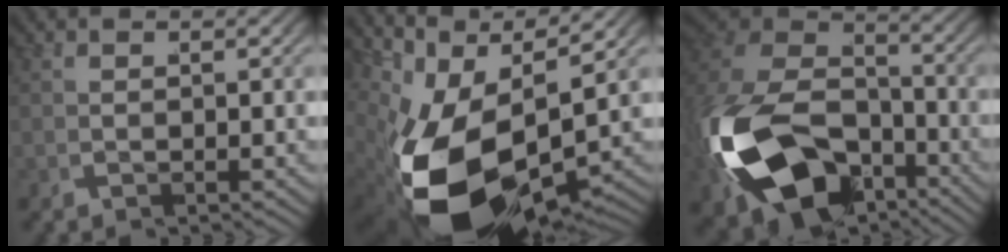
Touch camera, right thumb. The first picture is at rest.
{"total": 18.4, "force": [-4.3, 11.2, 13.9], "torque": [-0.288, -0.070, -0.042]}
{"total": 18.1, "force": [-6.9, 12.7, 10.9], "torque": [-0.252, -0.072, -0.092]}